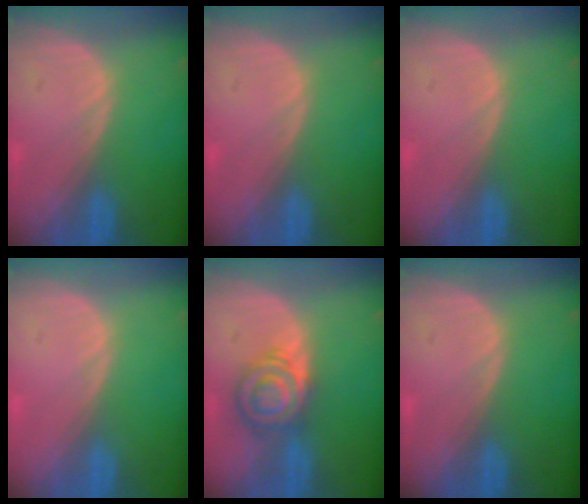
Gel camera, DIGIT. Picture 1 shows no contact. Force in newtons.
{"total": 0.0}
{"total": 0.0}
{"total": 0.0}
{"total": 6.4, "press": 6.4, "slide": 0.0}
{"total": 0.0}